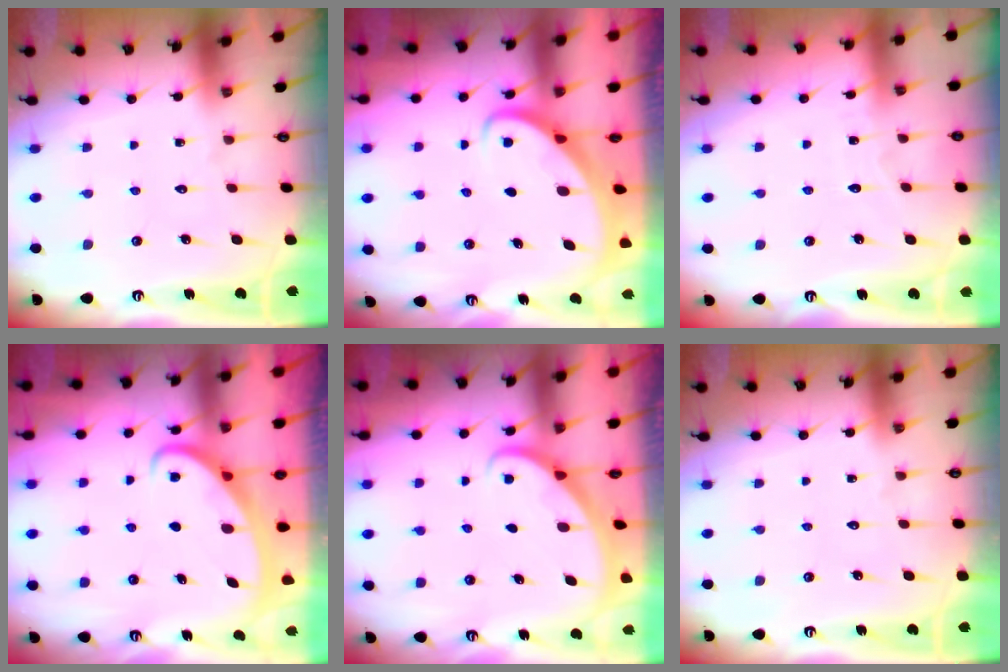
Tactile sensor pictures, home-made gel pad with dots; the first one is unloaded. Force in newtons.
{"total": 2.6, "press": 2.5, "slide": 0.3}
{"total": 3.4, "press": 3.4, "slide": 0.5}
{"total": 2.6, "press": 2.5, "slide": 0.3}
{"total": 1.9, "press": 1.9, "slide": 0.1}
{"total": 0.0}